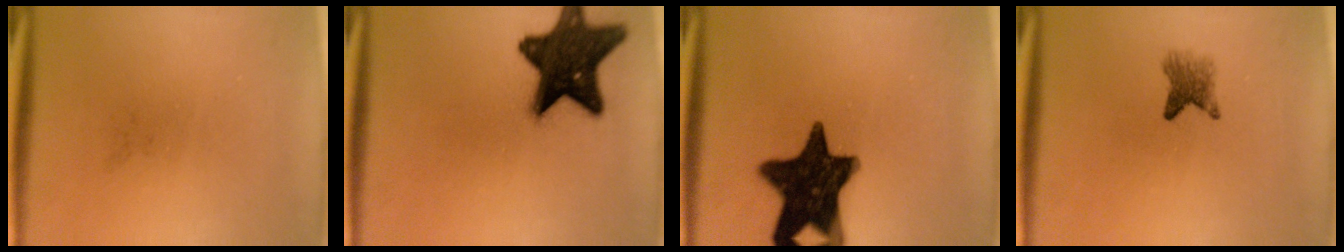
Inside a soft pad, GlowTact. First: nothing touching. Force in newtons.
{"total": 16.7}
{"total": 16.4}
{"total": 2.9}